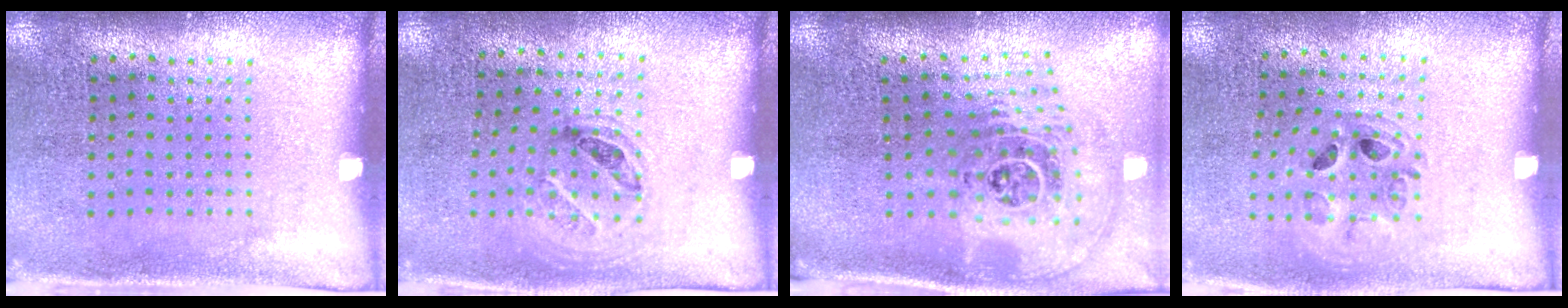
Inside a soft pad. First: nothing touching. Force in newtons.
{"total": 1.0, "press": 0.8, "slide": 0.6}
{"total": 2.8, "press": 1.8, "slide": 2.1}
{"total": 0.9, "press": 0.9, "slide": 0.1}